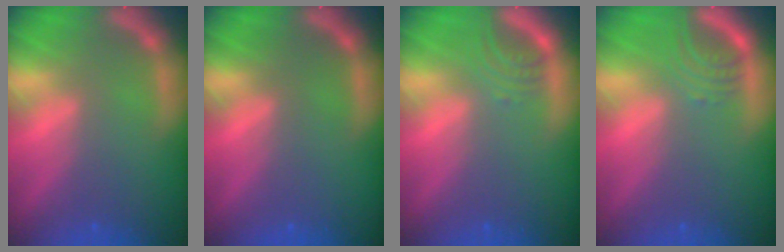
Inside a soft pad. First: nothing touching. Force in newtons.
{"total": 0.0}
{"total": 2.5}
{"total": 3.0}